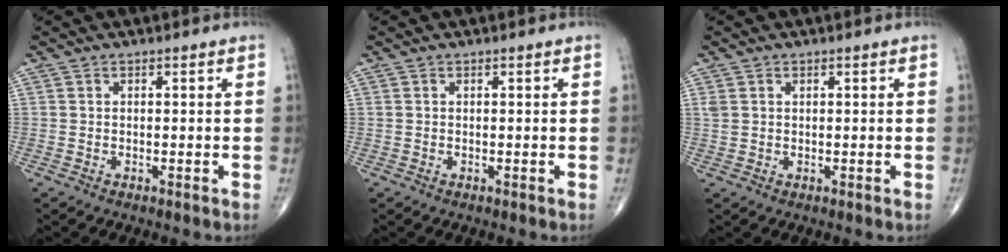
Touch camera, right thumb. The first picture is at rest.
{"total": 0.0}
{"total": 1.5, "force": [0.6, 1.1, 0.9], "torque": [-0.020, 0.006, 0.017]}